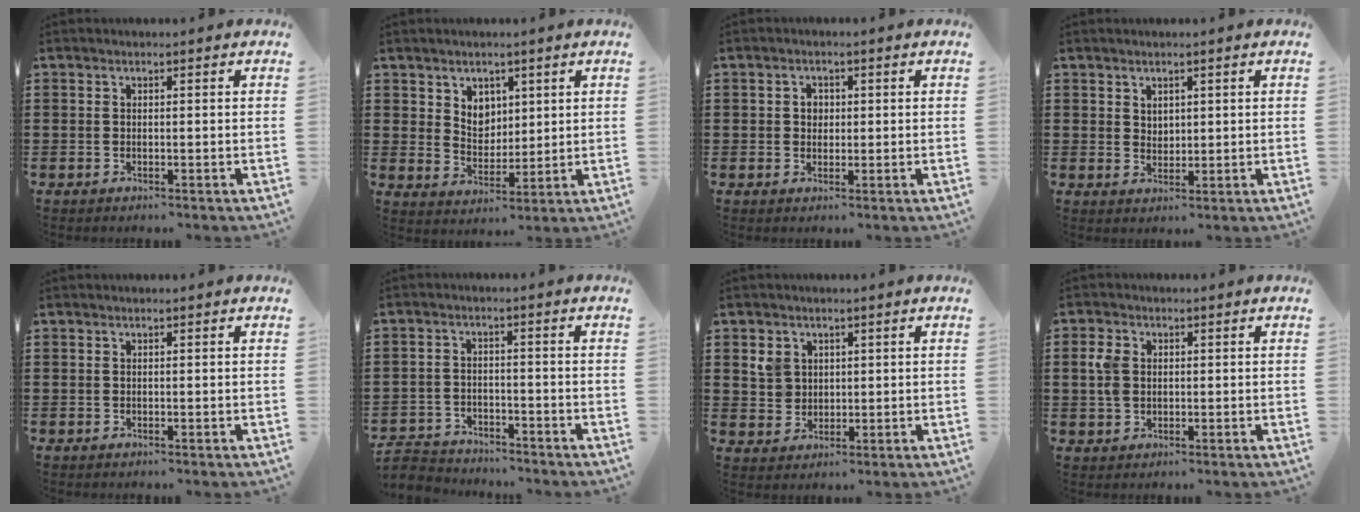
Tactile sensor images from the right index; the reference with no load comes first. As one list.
[{"total": 4.7, "force": [2.9, 3.6, 0.9], "torque": [-0.027, 0.003, 0.053]}, {"total": 1.9, "force": [0.1, 1.6, 1.0], "torque": [-0.022, 0.010, 0.001]}, {"total": 2.1, "force": [1.5, 1.4, 0.3], "torque": [-0.010, 0.005, 0.029]}, {"total": 0.0}, {"total": 3.5, "force": [-3.4, 0.7, -0.2], "torque": [-0.013, -0.001, -0.077]}, {"total": 3.8, "force": [1.4, 3.4, 1.0], "torque": [-0.035, 0.014, 0.025]}, {"total": 3.5, "force": [0.6, 2.6, 2.3], "torque": [-0.060, 0.009, 0.007]}]